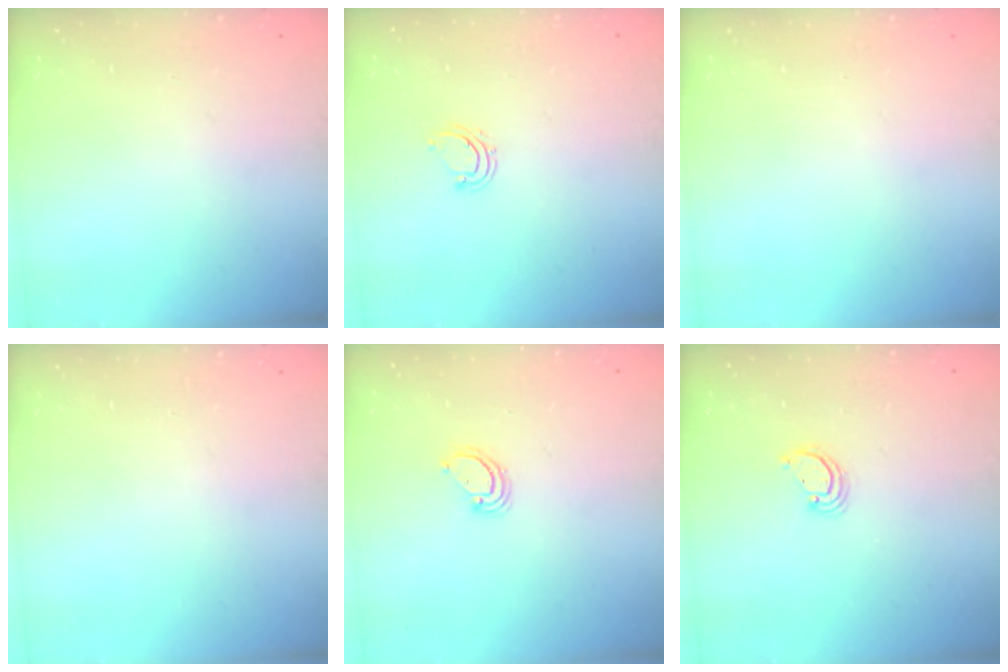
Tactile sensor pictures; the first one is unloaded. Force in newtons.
{"total": 4.1, "press": 4.1, "slide": 0.3}
{"total": 0.0}
{"total": 0.0}
{"total": 3.8, "press": 3.8, "slide": 0.3}
{"total": 2.6, "press": 2.6, "slide": 0.2}